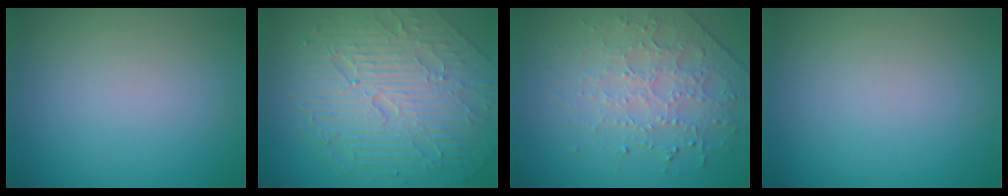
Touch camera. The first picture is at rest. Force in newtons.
{"total": 9.8, "press": 6.5, "slide": 7.3}
{"total": 4.3, "press": 3.1, "slide": 3.0}
{"total": 0.0}